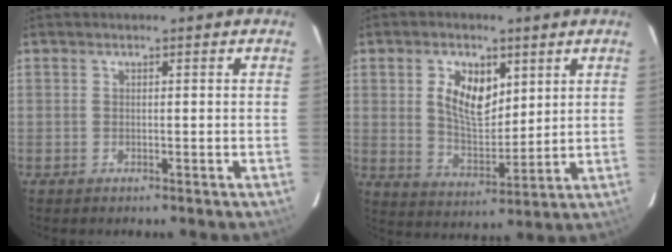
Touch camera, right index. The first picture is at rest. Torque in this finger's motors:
{"motor_torque": [0.72, 0.53, 0.43, 0.11]}